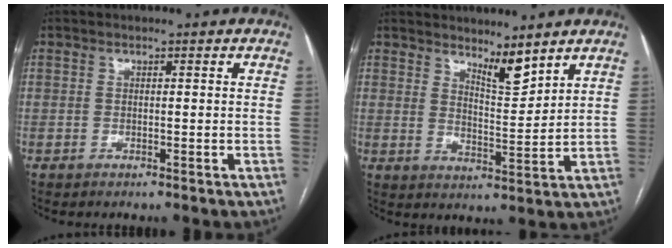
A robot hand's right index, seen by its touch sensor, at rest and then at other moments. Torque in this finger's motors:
{"motor_torque": [0.00, 0.15, 0.02, 0.03]}